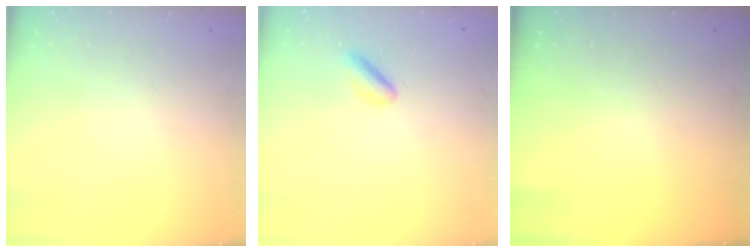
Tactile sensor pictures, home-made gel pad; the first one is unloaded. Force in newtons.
{"total": 3.2, "press": 3.1, "slide": 1.0}
{"total": 0.0}